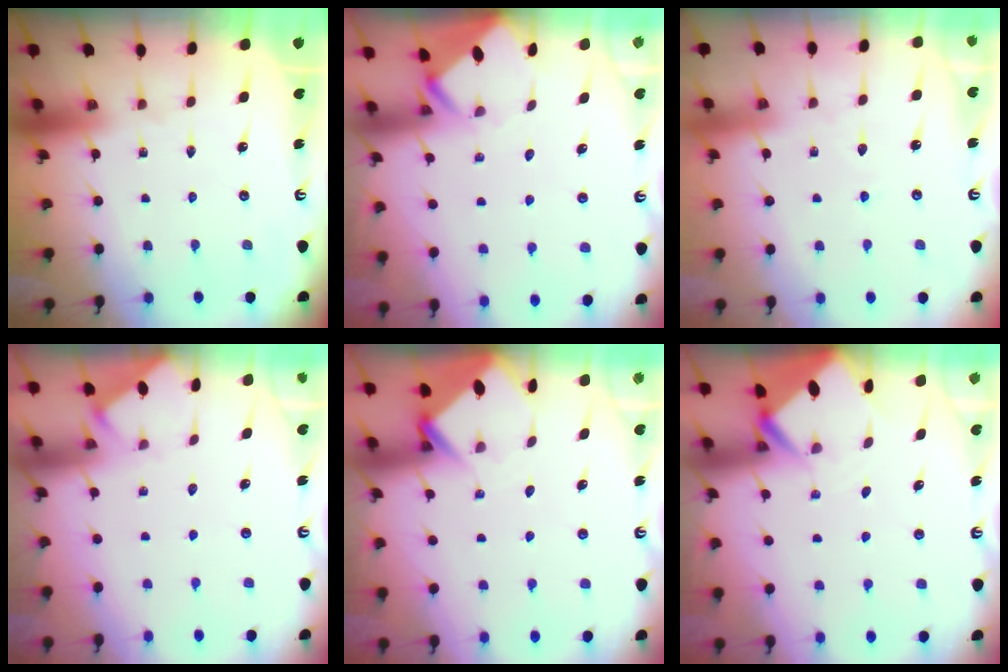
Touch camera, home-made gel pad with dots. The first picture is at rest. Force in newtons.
{"total": 3.6, "press": 3.6, "slide": 0.3}
{"total": 2.6, "press": 2.6, "slide": 0.3}
{"total": 1.7, "press": 1.7, "slide": 0.3}
{"total": 3.8, "press": 3.8, "slide": 0.3}
{"total": 3.1, "press": 3.1, "slide": 0.1}